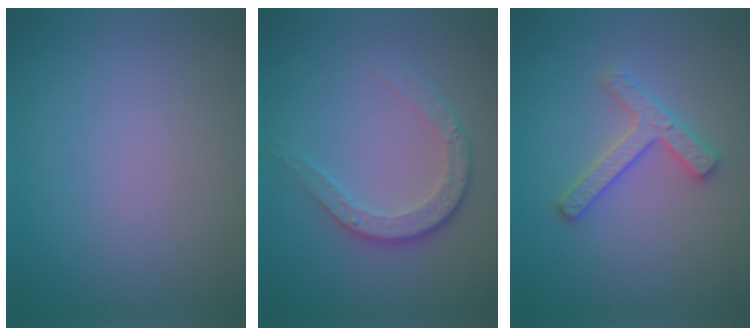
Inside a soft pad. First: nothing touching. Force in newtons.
{"total": 3.7, "press": 2.8, "slide": 2.5}
{"total": 2.7, "press": 2.6, "slide": 0.5}